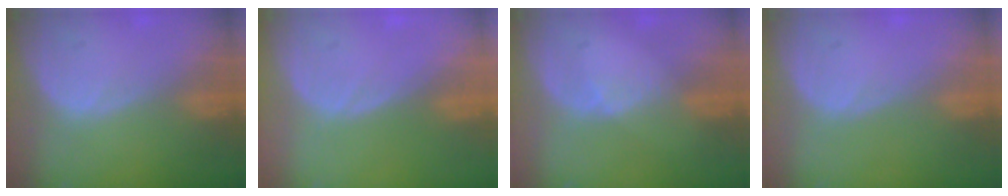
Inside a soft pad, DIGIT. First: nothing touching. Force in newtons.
{"total": 0.0}
{"total": 1.1, "press": 1.1, "slide": 0.2}
{"total": 0.0}